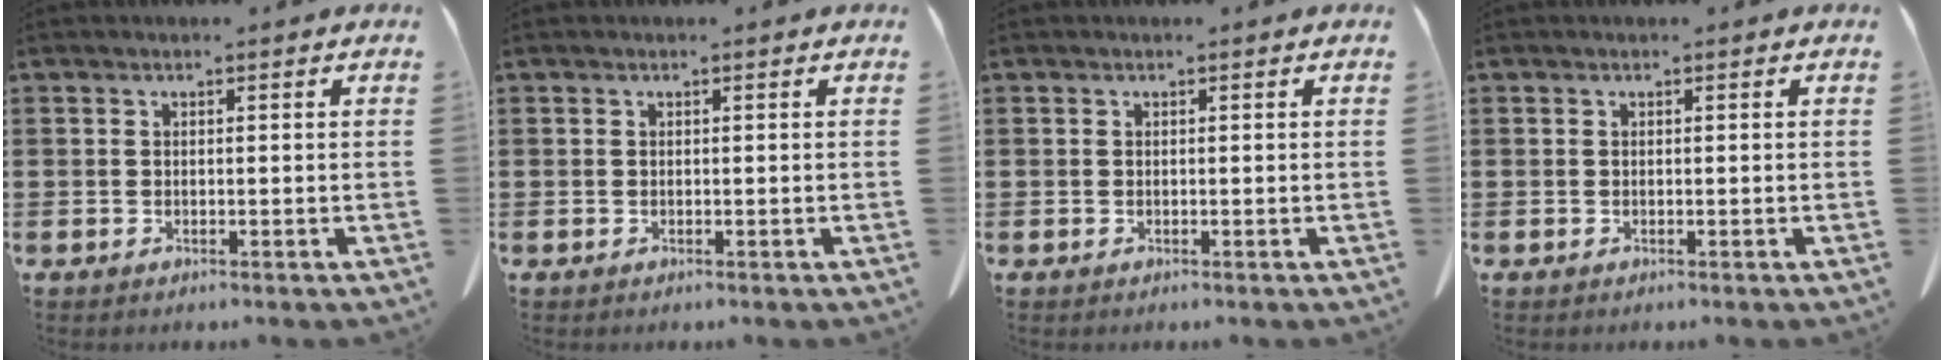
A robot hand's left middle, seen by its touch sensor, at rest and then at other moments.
{"total": 0.0}
{"total": 0.0}
{"total": 0.0}